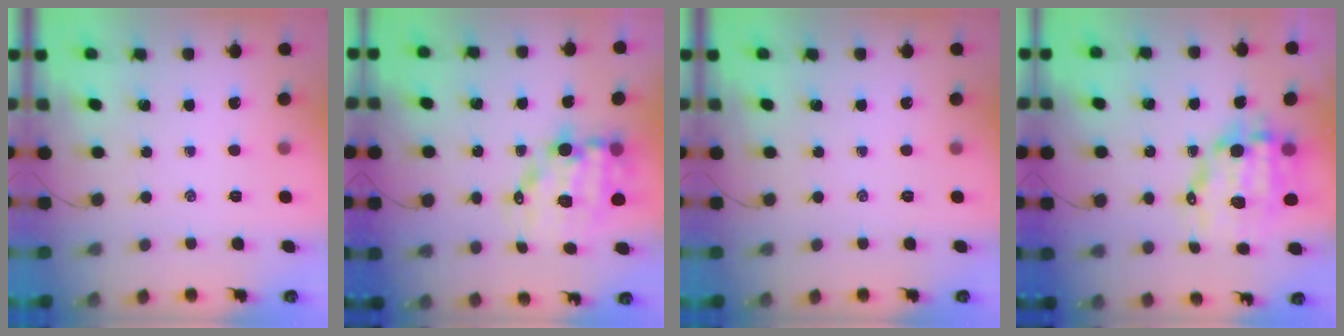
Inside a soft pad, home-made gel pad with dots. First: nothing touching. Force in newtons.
{"total": 10.7, "press": 10.3, "slide": 2.9}
{"total": 0.0}
{"total": 11.9, "press": 11.6, "slide": 2.7}